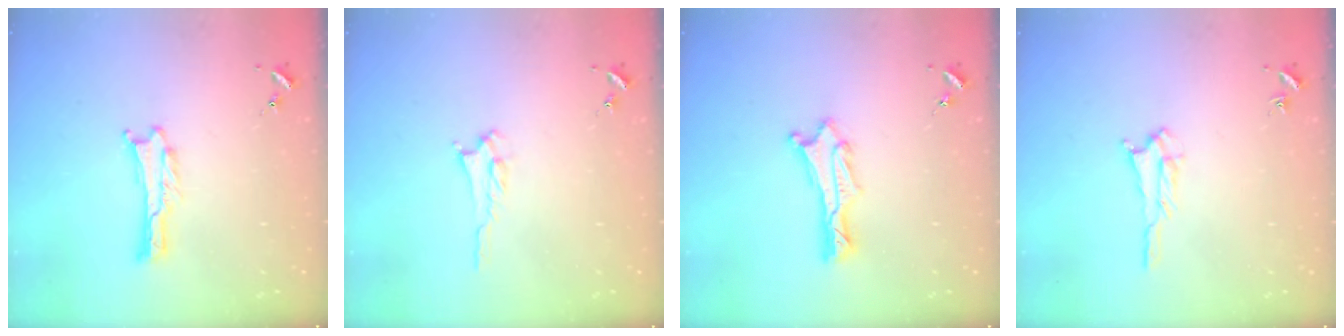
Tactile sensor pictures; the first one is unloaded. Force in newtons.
{"total": 2.2, "press": 2.2, "slide": 0.3}
{"total": 1.3, "press": 1.2, "slide": 0.1}
{"total": 1.6, "press": 1.6, "slide": 0.3}